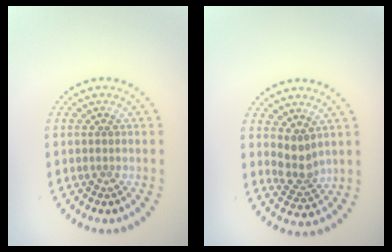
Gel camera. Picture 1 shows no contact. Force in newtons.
{"total": 2.3, "press": 1.8, "slide": 1.5}